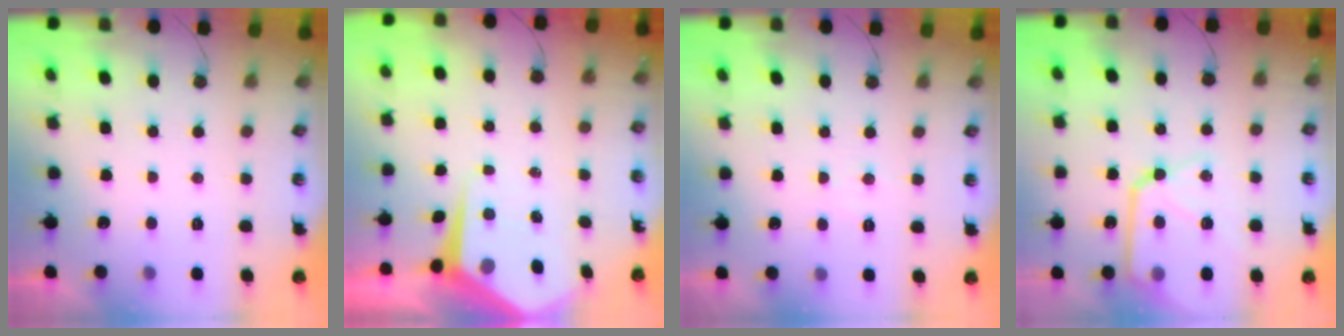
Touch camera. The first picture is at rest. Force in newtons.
{"total": 8.4, "press": 8.4, "slide": 0.8}
{"total": 4.2, "press": 4.2, "slide": 0.7}
{"total": 14.7, "press": 14.6, "slide": 1.4}